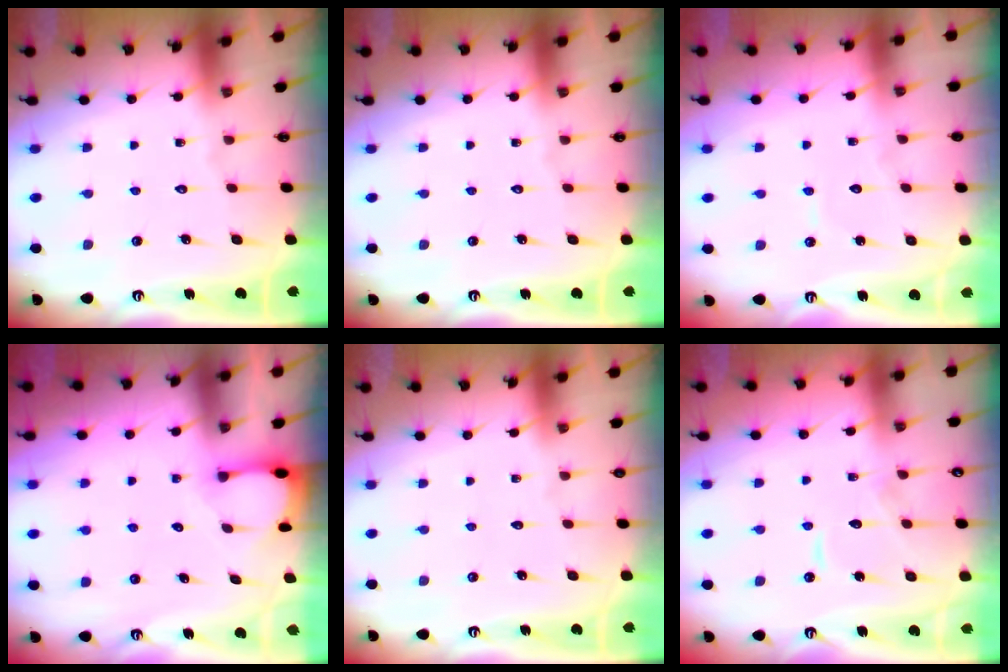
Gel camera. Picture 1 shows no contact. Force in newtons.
{"total": 0.0}
{"total": 3.7, "press": 3.7, "slide": 0.3}
{"total": 2.0, "press": 1.9, "slide": 0.3}
{"total": 0.0}
{"total": 7.1, "press": 7.1, "slide": 0.7}